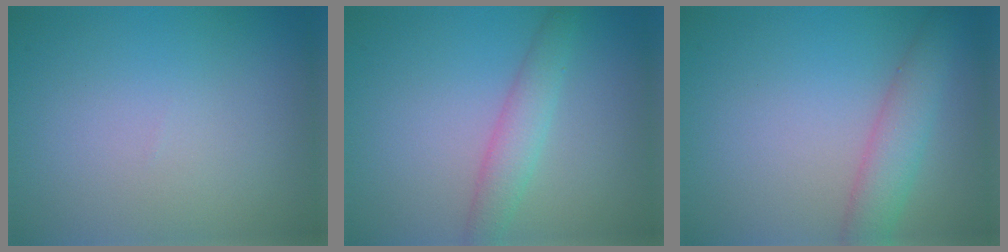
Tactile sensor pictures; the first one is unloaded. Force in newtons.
{"total": 2.7, "press": 2.7, "slide": 0.0}
{"total": 3.5, "press": 3.5, "slide": 0.1}